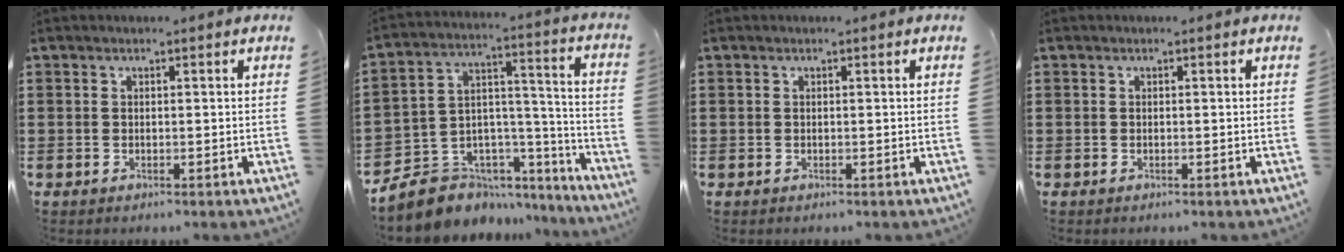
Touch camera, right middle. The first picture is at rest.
{"total": 7.0, "force": [-5.6, 4.3, 0.1], "torque": [-0.032, -0.004, -0.107]}
{"total": 0.0}
{"total": 0.0}